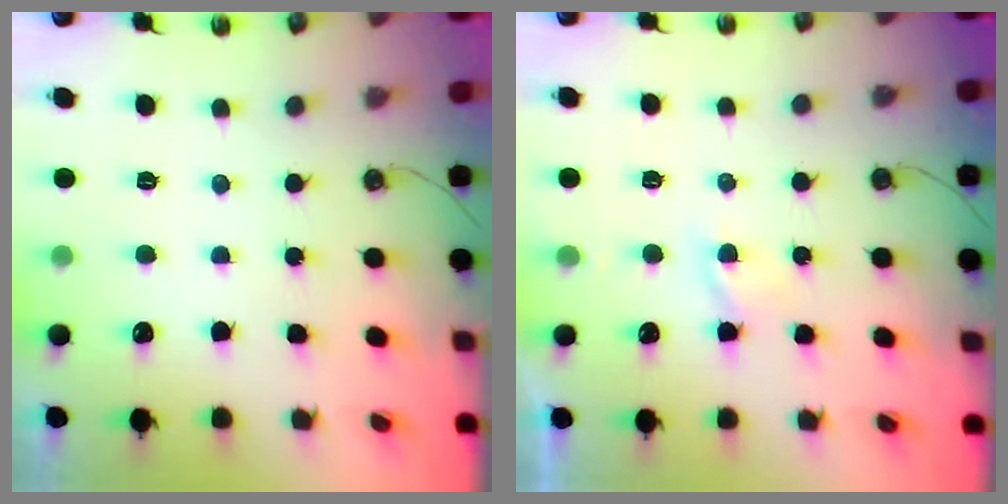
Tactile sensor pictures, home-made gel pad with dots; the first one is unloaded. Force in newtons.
{"total": 1.9, "press": 1.9, "slide": 0.4}